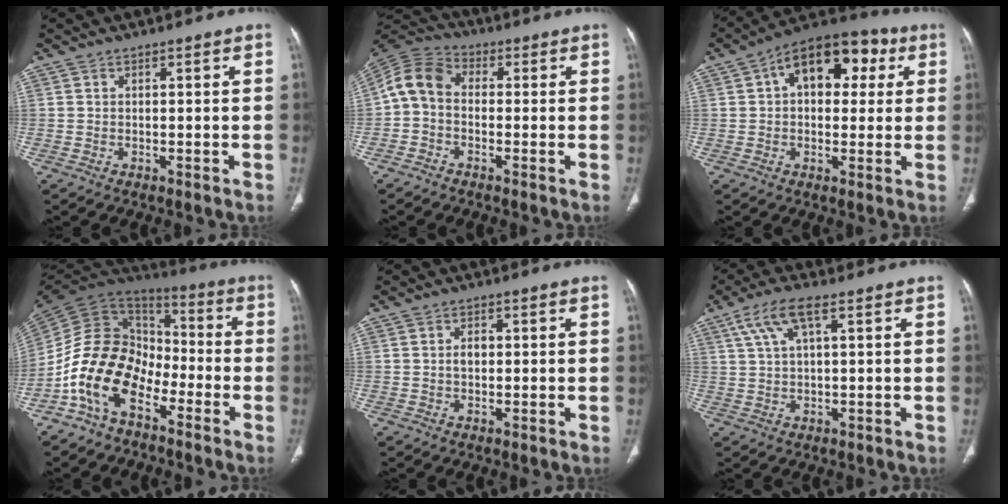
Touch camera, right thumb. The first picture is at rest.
{"total": 7.7, "force": [-0.6, 5.7, 5.2], "torque": [-0.092, 0.025, -0.031]}
{"total": 15.1, "force": [4.5, 9.2, 11.1], "torque": [-0.121, 0.027, 0.060]}
{"total": 16.2, "force": [-7.5, 10.3, 10.0], "torque": [-0.169, 0.075, -0.150]}
{"total": 2.2, "force": [0.2, 1.5, 1.6], "torque": [-0.028, 0.004, 0.003]}
{"total": 6.5, "force": [2.8, 1.9, 5.6], "torque": [-0.130, 0.016, 0.060]}